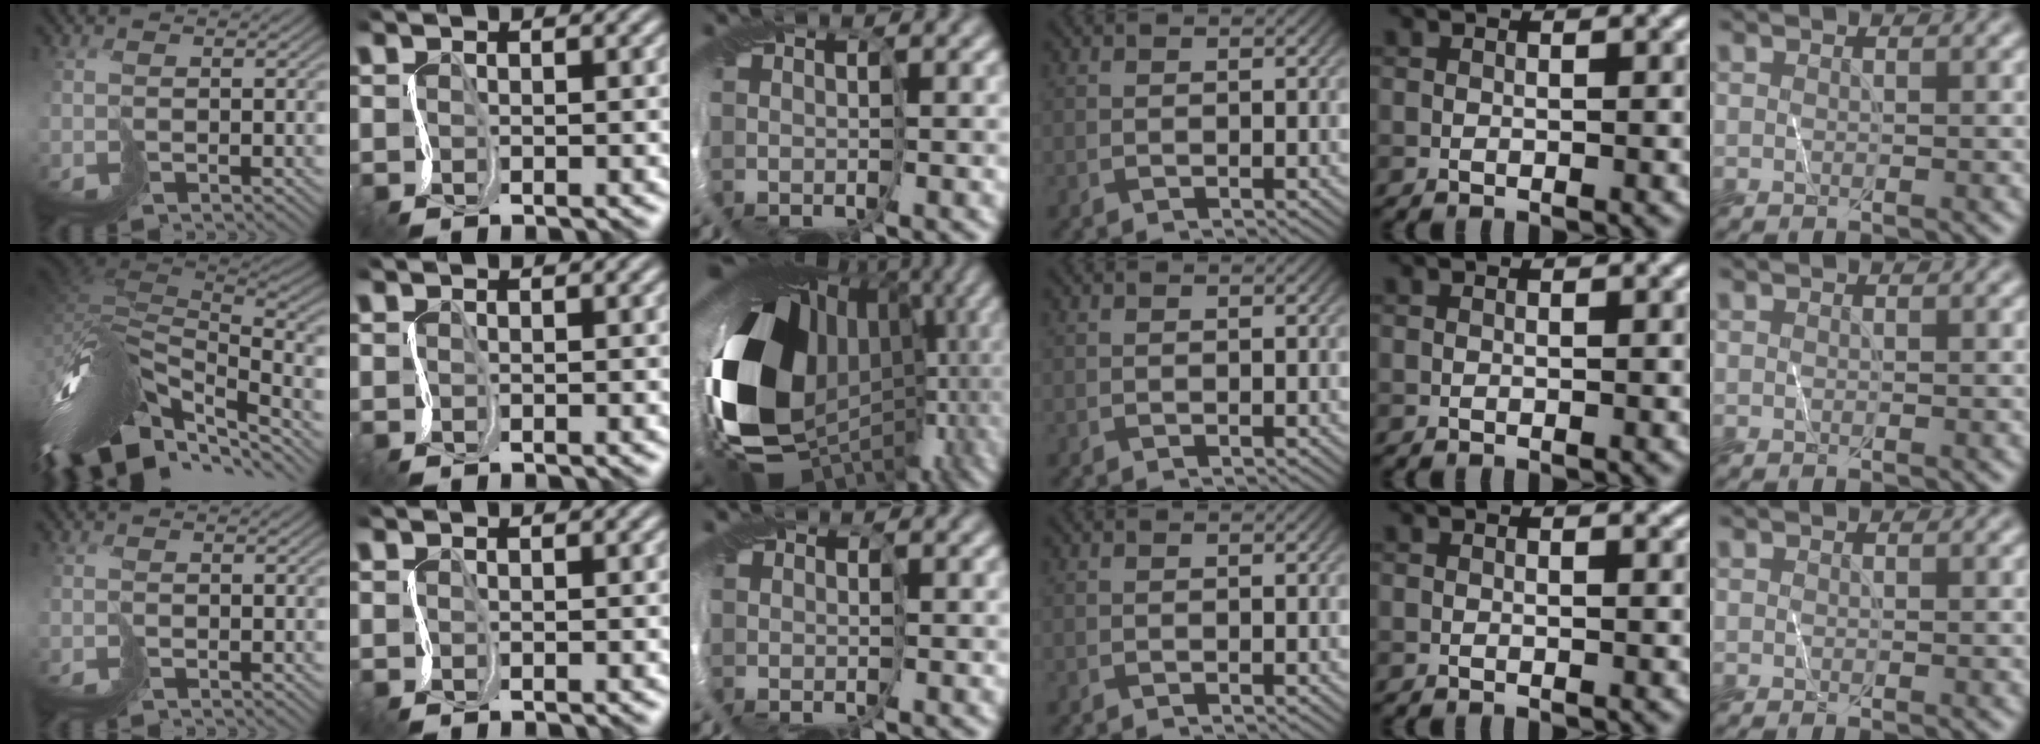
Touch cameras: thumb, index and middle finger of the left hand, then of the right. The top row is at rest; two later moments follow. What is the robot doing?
{"motion": "cut", "object": "bubble wrap"}